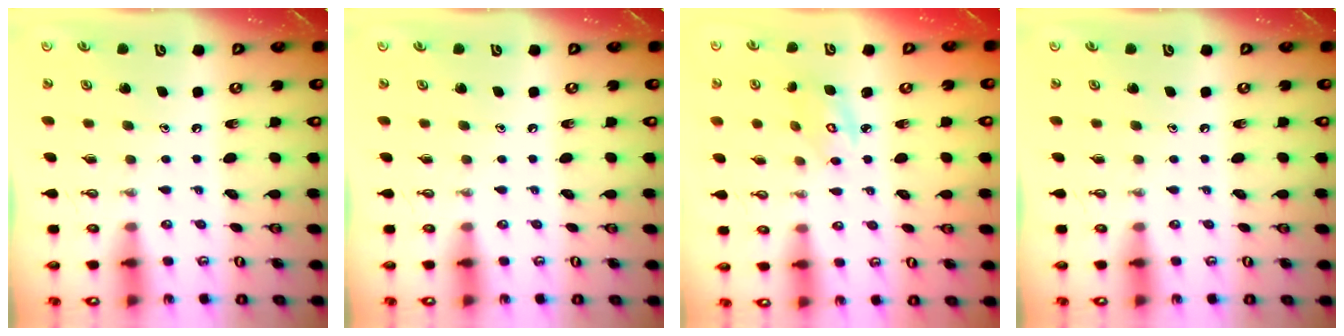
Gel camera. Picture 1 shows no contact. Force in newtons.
{"total": 0.0}
{"total": 4.5, "press": 4.4, "slide": 0.2}
{"total": 0.0}